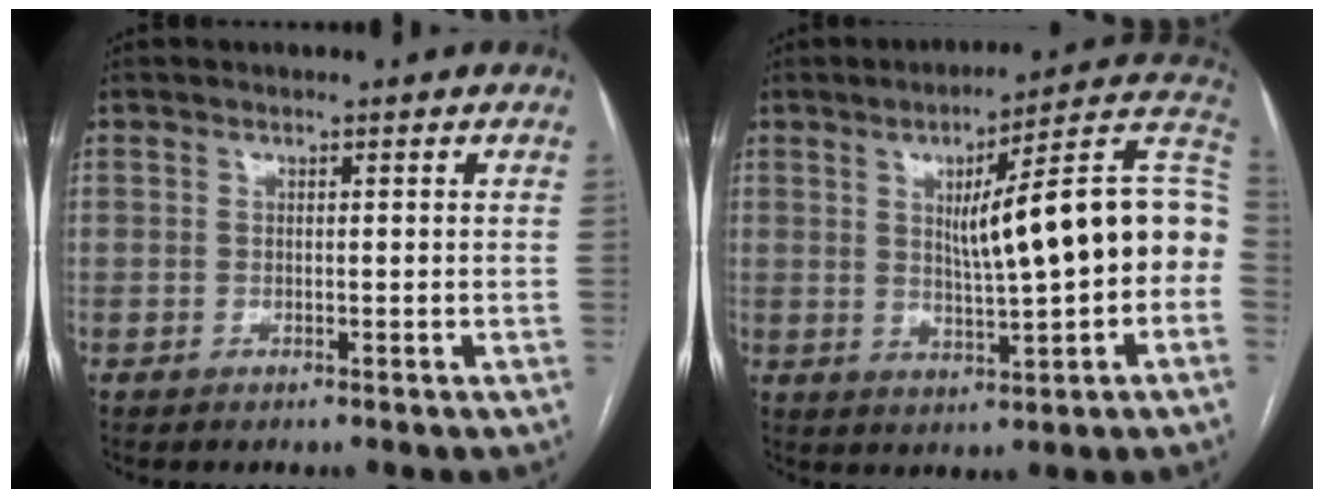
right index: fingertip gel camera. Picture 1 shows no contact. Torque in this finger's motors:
{"motor_torque": [1.38, 0.75, 0.69, 0.11]}